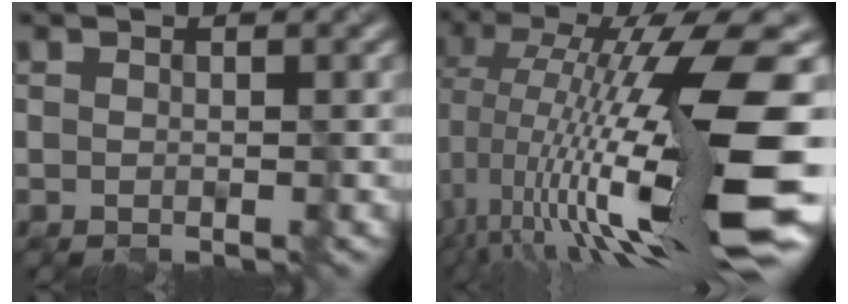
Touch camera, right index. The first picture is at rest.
{"total": 16.4, "force": [-2.3, 3.8, 15.8], "torque": [-0.276, 0.010, -0.036]}